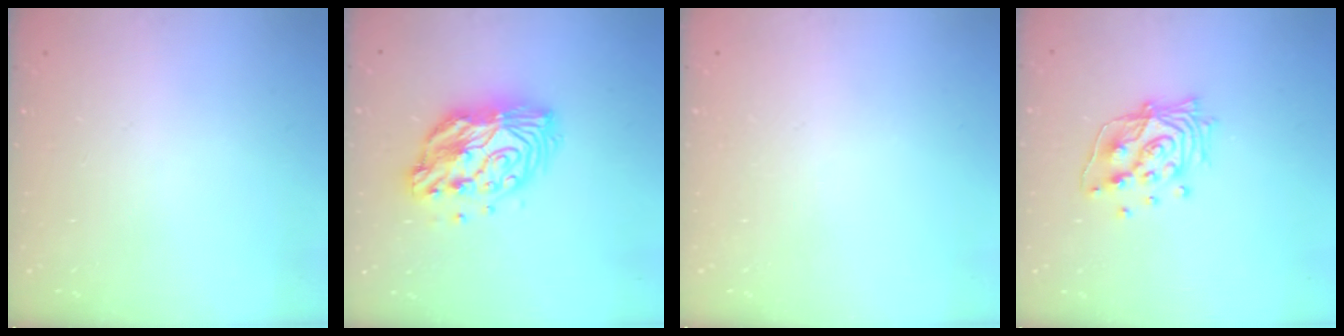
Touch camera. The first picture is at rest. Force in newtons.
{"total": 12.8, "press": 12.8, "slide": 0.9}
{"total": 0.0}
{"total": 14.4, "press": 14.4, "slide": 1.1}